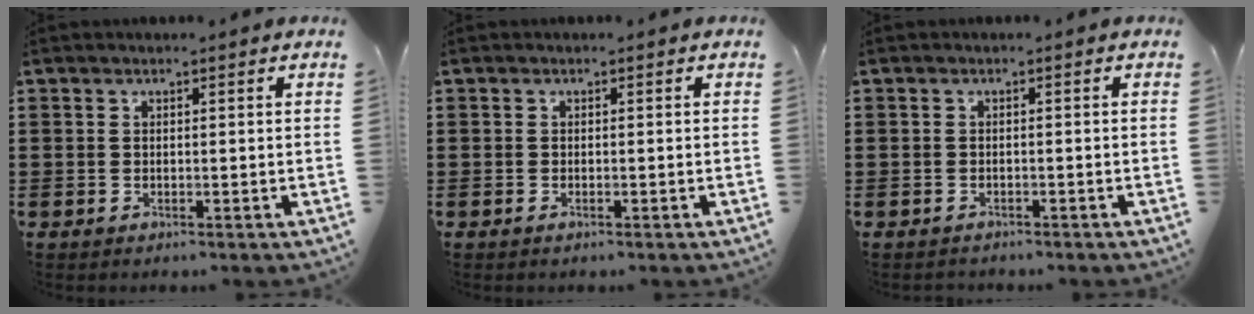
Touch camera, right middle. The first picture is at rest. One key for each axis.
{"total": 0.0}
{"total": 0.9, "fx": -0.8, "fy": 0.3, "fz": -0.1, "tx": 0.000, "ty": 0.002, "tz": -0.019}